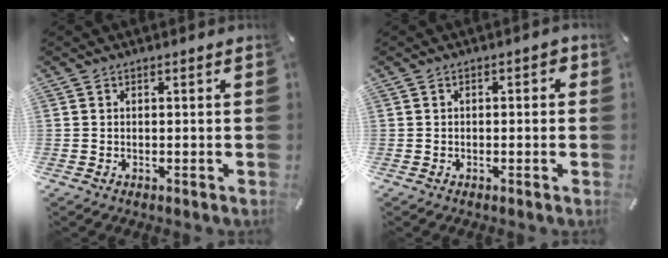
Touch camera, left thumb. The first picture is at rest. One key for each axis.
{"total": 1.6, "fx": -0.5, "fy": 1.0, "fz": 1.2, "tx": -0.021, "ty": 0.008, "tz": -0.012}